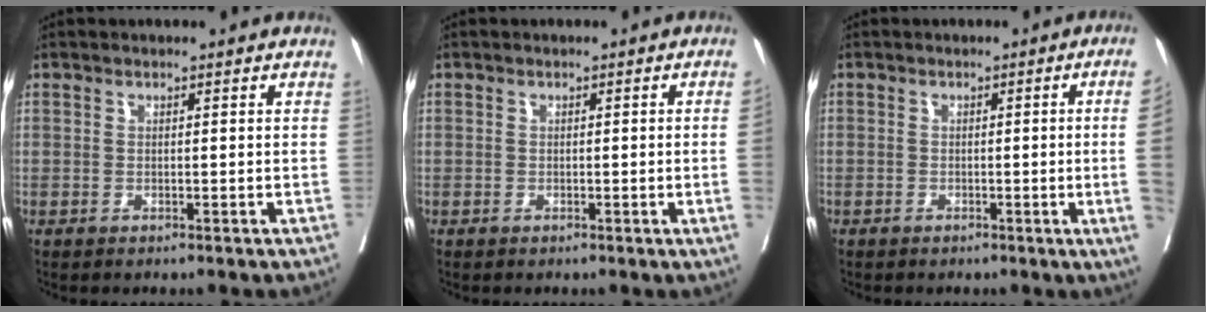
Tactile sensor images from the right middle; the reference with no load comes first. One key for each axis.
{"total": 1.6, "fx": -0.2, "fy": -0.3, "fz": 1.5, "tx": -0.023, "ty": -0.001, "tz": 0.000}
{"total": 5.4, "fx": -0.9, "fy": -1.8, "fz": 5.0, "tx": -0.051, "ty": -0.012, "tz": -0.014}